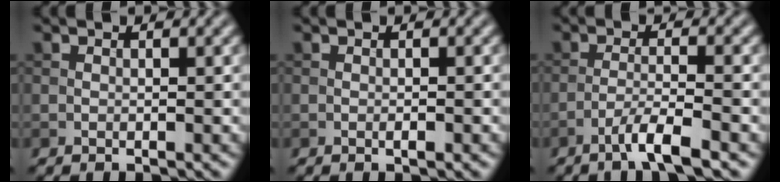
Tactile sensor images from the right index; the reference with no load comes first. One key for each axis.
{"total": 0.7, "fx": -0.2, "fy": 0.2, "fz": 0.7, "tx": -0.011, "ty": -0.001, "tz": -0.002}
{"total": 3.5, "fx": -2.2, "fy": 0.2, "fz": 2.7, "tx": -0.047, "ty": 0.006, "tz": -0.051}